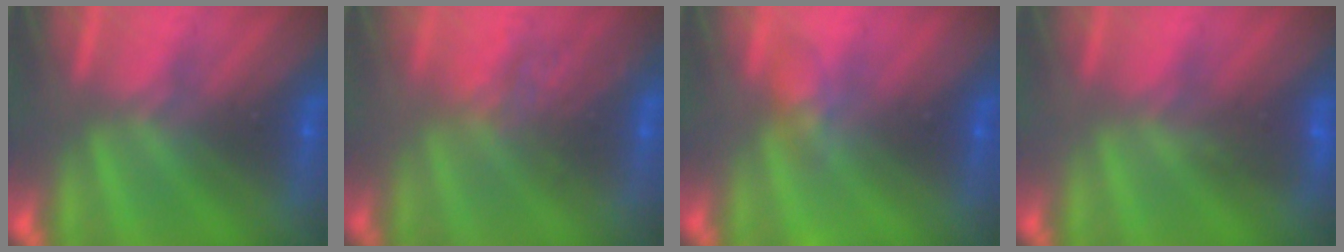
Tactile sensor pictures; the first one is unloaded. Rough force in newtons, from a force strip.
{"total": 2.9}
{"total": 3.5}
{"total": 3.2}